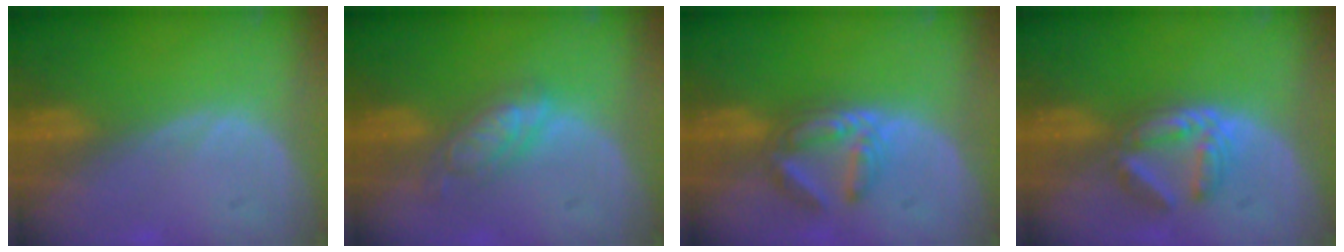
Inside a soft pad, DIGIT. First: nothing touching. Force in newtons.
{"total": 5.5, "press": 5.0, "slide": 2.4}
{"total": 5.8, "press": 5.0, "slide": 2.8}
{"total": 5.9, "press": 5.2, "slide": 2.9}